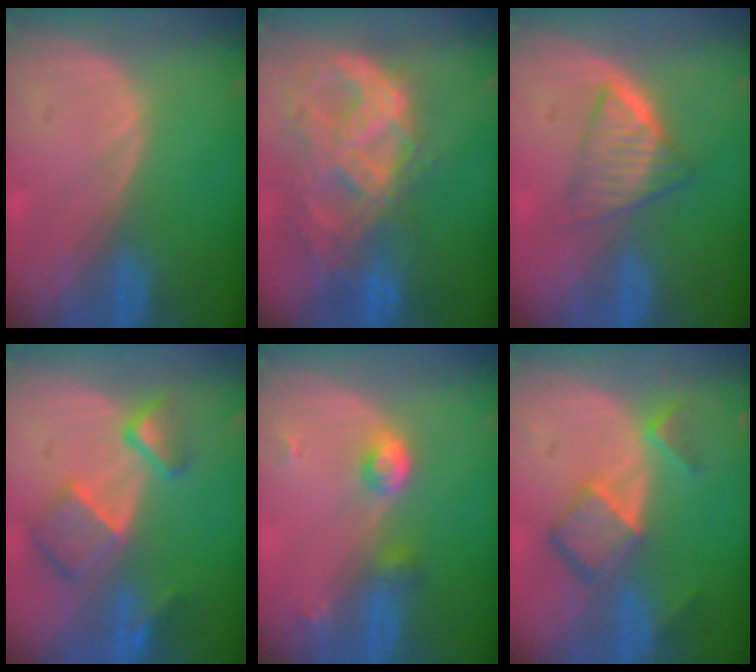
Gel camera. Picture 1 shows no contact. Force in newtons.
{"total": 11.2, "press": 9.5, "slide": 5.9}
{"total": 6.4, "press": 5.4, "slide": 3.4}
{"total": 7.9, "press": 6.9, "slide": 4.0}
{"total": 3.8, "press": 3.6, "slide": 1.2}
{"total": 7.0, "press": 6.0, "slide": 3.5}